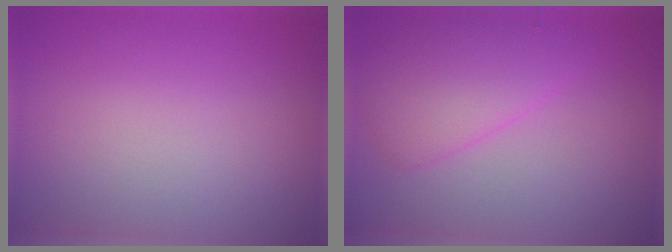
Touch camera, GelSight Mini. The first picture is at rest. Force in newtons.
{"total": 3.9, "press": 3.9, "slide": 0.1}